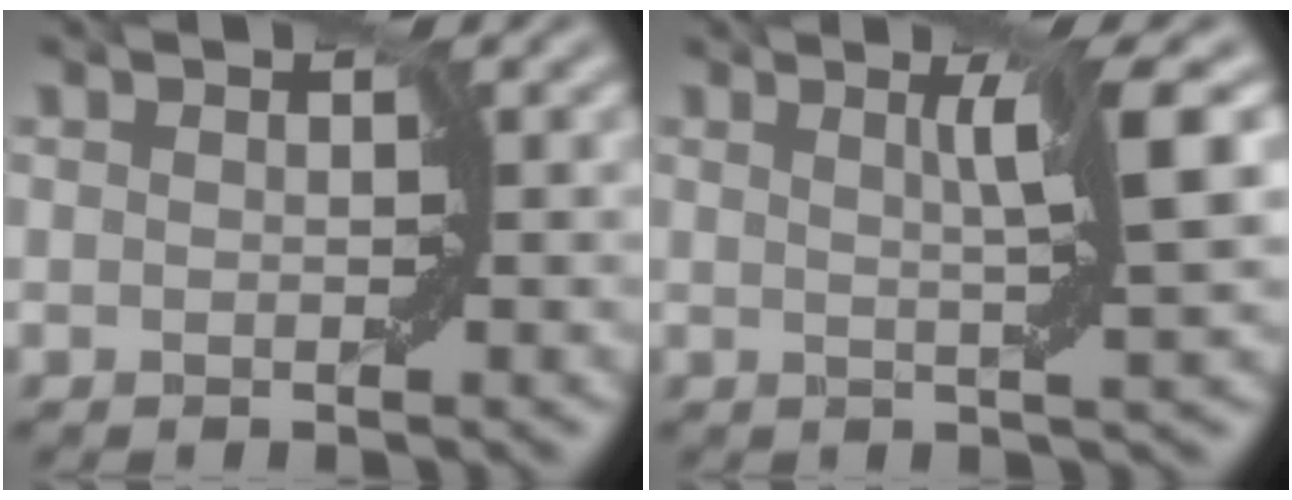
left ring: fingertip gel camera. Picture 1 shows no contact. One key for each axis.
{"total": 3.4, "fx": 0.9, "fy": -0.3, "fz": 3.3, "tx": -0.064, "ty": 0.001, "tz": 0.018}